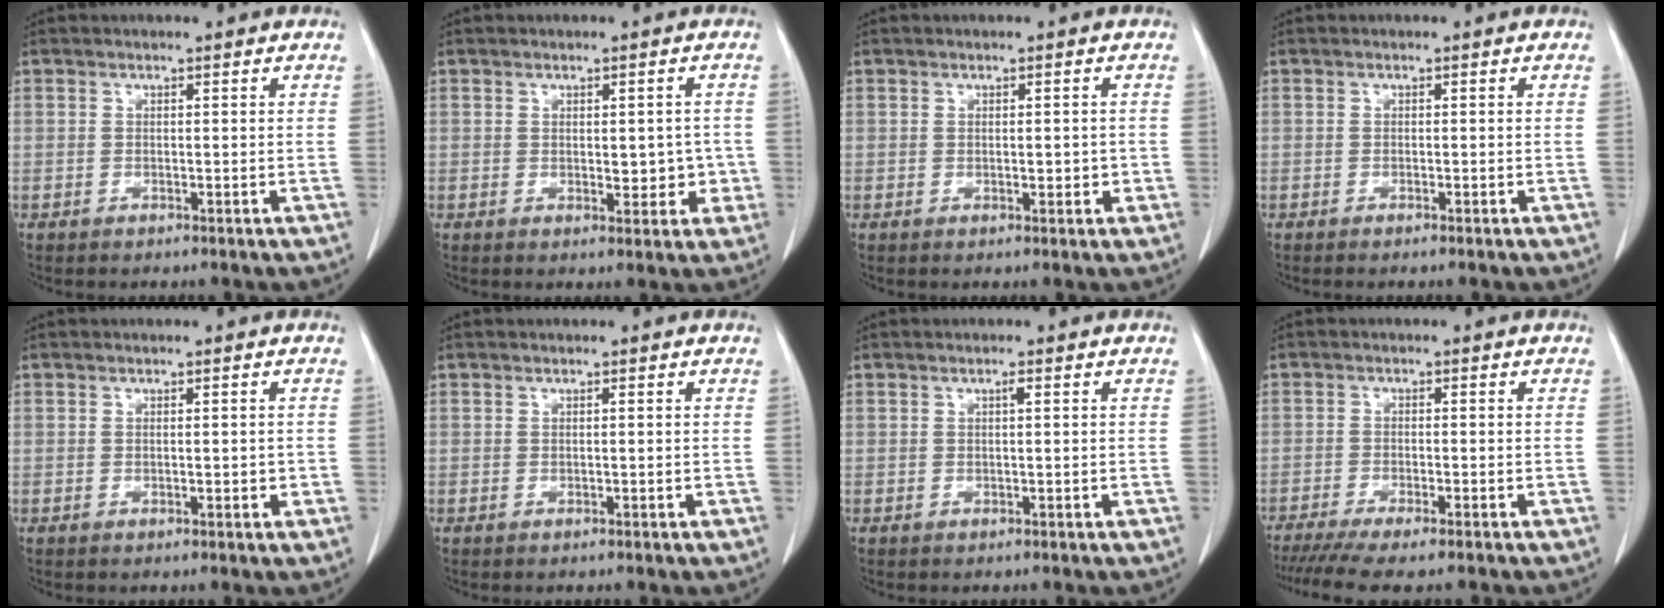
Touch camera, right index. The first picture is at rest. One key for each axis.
{"total": 4.3, "fx": -0.4, "fy": 2.3, "fz": 3.6, "tx": -0.036, "ty": 0.004, "tz": 0.002}
{"total": 1.8, "fx": -0.2, "fy": 0.8, "fz": 1.6, "tx": -0.023, "ty": 0.000, "tz": 0.001}
{"total": 0.8, "fx": -0.7, "fy": -0.1, "fz": 0.4, "tx": -0.010, "ty": 0.000, "tz": -0.010}
{"total": 1.2, "fx": -0.1, "fy": 0.5, "fz": 1.1, "tx": -0.018, "ty": 0.000, "tz": 0.001}
{"total": 0.0}
{"total": 0.6, "fx": 0.2, "fy": 0.1, "fz": 0.6, "tx": -0.013, "ty": 0.001, "tz": 0.003}
{"total": 9.0, "fx": -7.5, "fy": 0.5, "fz": 5.0, "tx": -0.068, "ty": -0.017, "tz": -0.117}